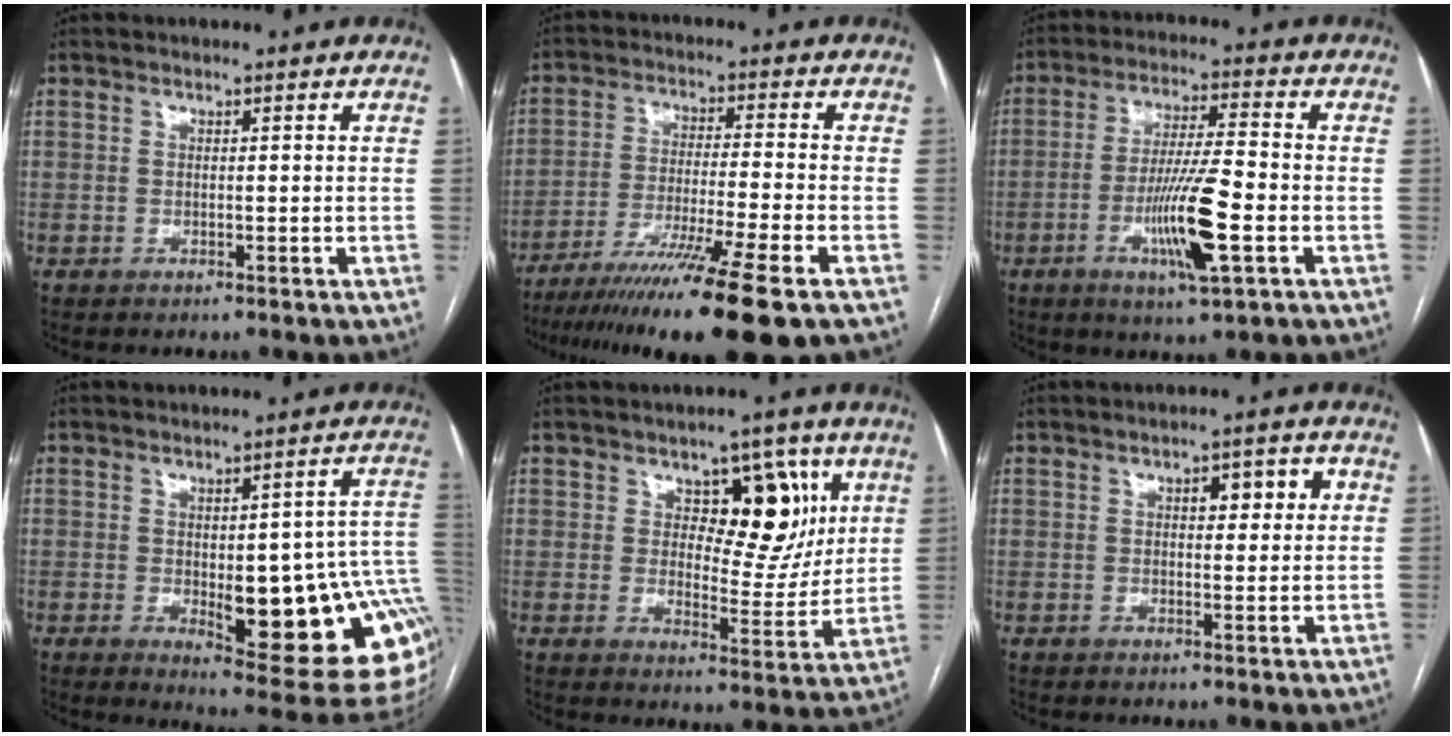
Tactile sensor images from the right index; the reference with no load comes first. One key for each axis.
{"total": 16.9, "fx": -11.9, "fy": -1.4, "fz": 11.9, "tx": -0.183, "ty": -0.050, "tz": -0.194}
{"total": 11.3, "fx": -3.6, "fy": 0.6, "fz": 10.7, "tx": -0.203, "ty": -0.010, "tz": -0.063}
{"total": 21.1, "fx": -3.6, "fy": 6.0, "fz": 19.9, "tx": -0.158, "ty": 0.015, "tz": -0.021}
{"total": 11.2, "fx": 4.2, "fy": 5.6, "fz": 8.8, "tx": -0.108, "ty": 0.015, "tz": 0.069}
{"total": 4.9, "fx": 1.4, "fy": 1.8, "fz": 4.3, "tx": -0.059, "ty": 0.015, "tz": 0.019}